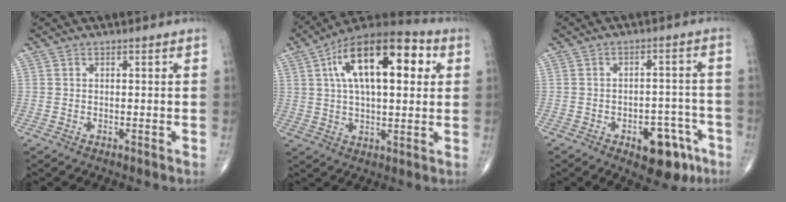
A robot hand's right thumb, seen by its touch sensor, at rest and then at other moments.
{"total": 20.6, "force": [6.1, 9.3, 17.4], "torque": [-0.268, 0.018, 0.089]}
{"total": 10.5, "force": [-5.4, 5.6, 7.0], "torque": [-0.061, 0.041, -0.064]}